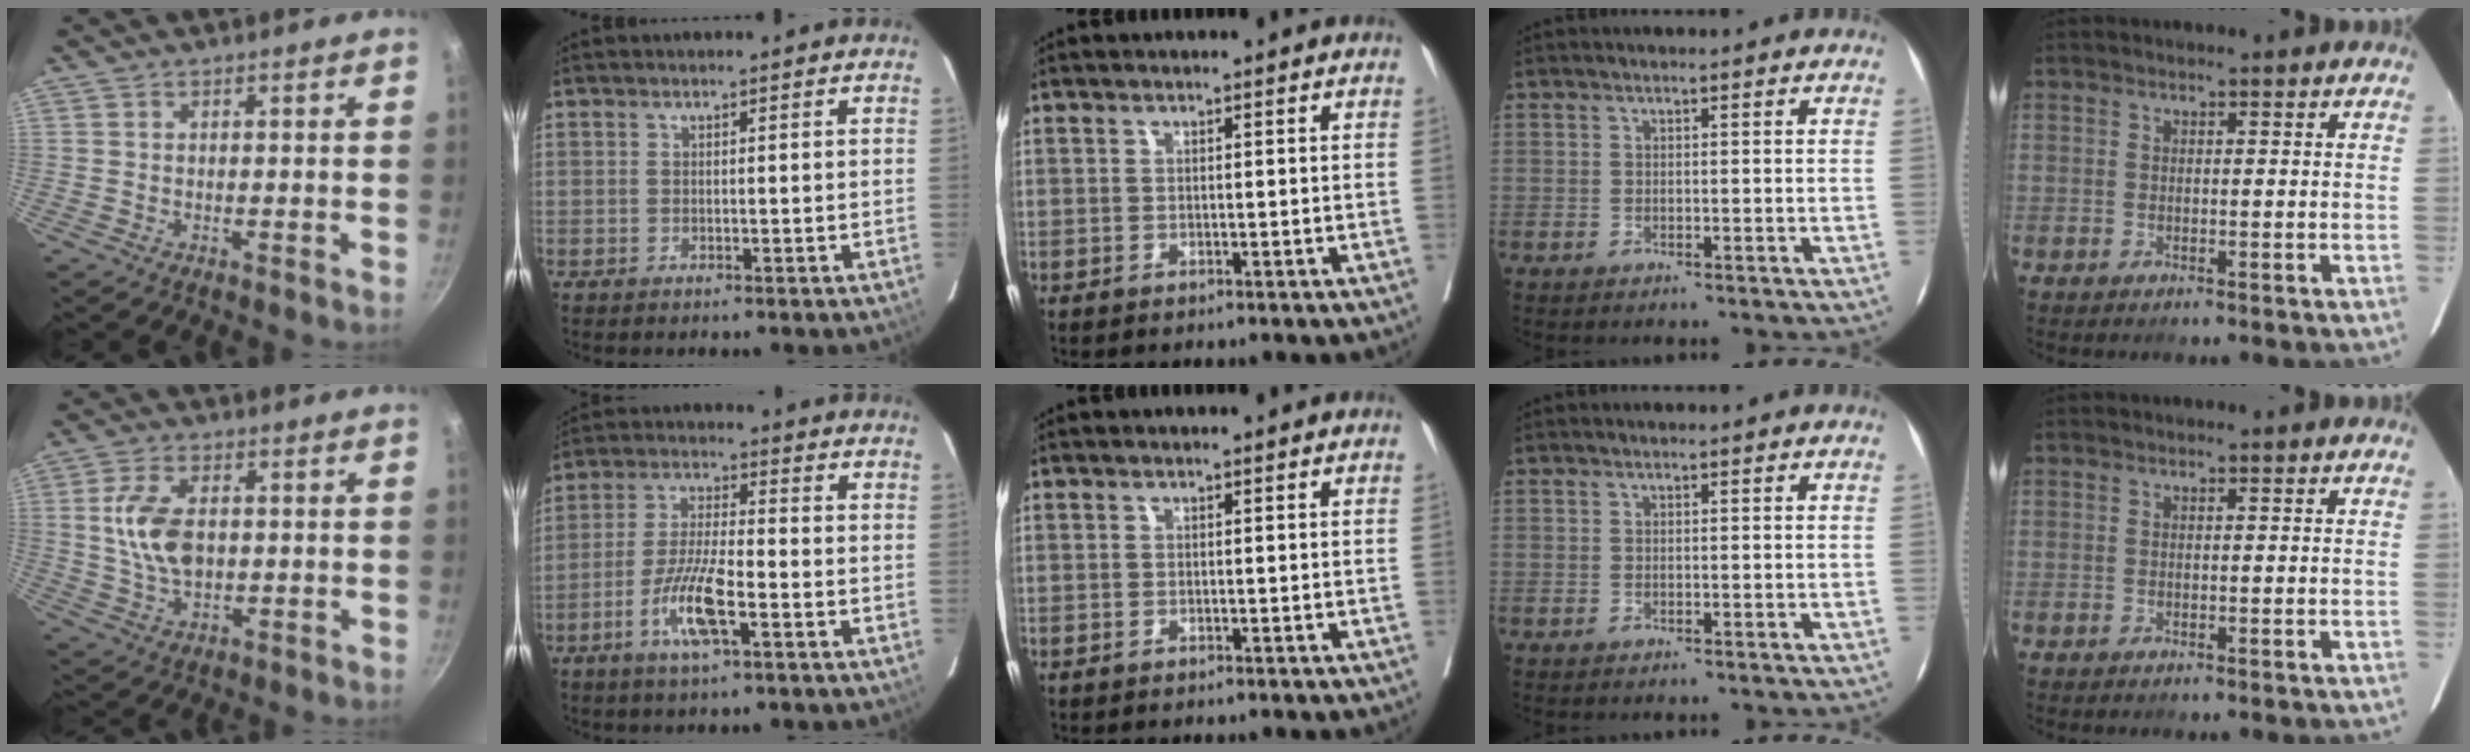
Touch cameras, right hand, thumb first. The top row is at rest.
{"thumb": {"total": 9.9, "force": [0.9, 5.9, 7.9], "torque": [-0.155, 0.000, 0.022]}, "index": {"total": 7.8, "force": [-3.5, 1.1, 6.9], "torque": [-0.137, -0.004, -0.066]}}